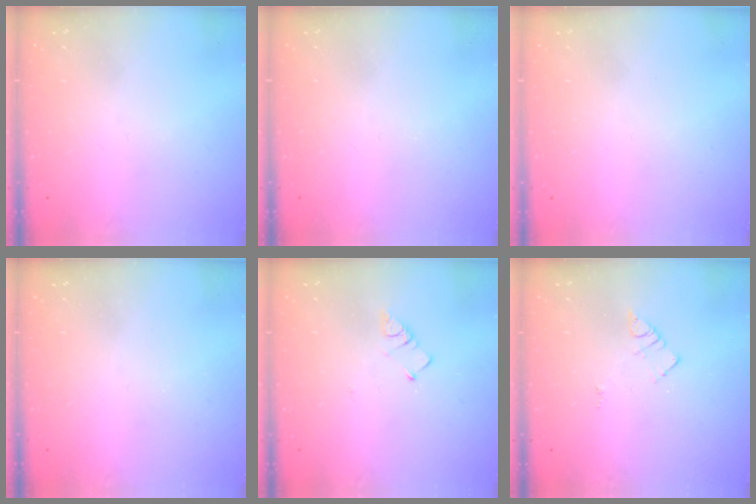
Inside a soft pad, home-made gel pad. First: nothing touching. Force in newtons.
{"total": 0.0}
{"total": 1.7, "press": 1.7, "slide": 0.1}
{"total": 0.0}
{"total": 3.0, "press": 3.0, "slide": 0.4}
{"total": 3.3, "press": 3.3, "slide": 0.4}